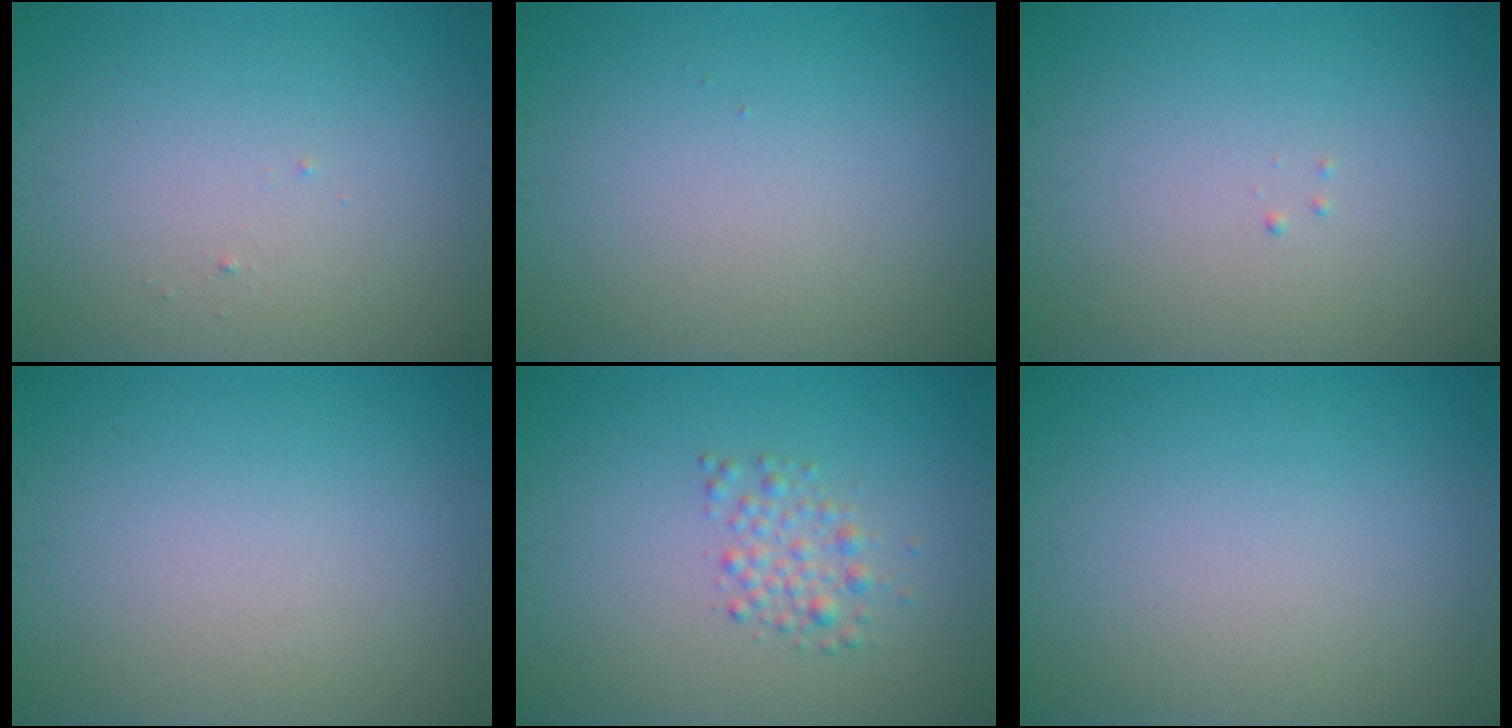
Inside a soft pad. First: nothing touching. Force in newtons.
{"total": 0.0}
{"total": 0.0}
{"total": 0.0}
{"total": 1.9, "press": 1.8, "slide": 0.1}
{"total": 0.0}